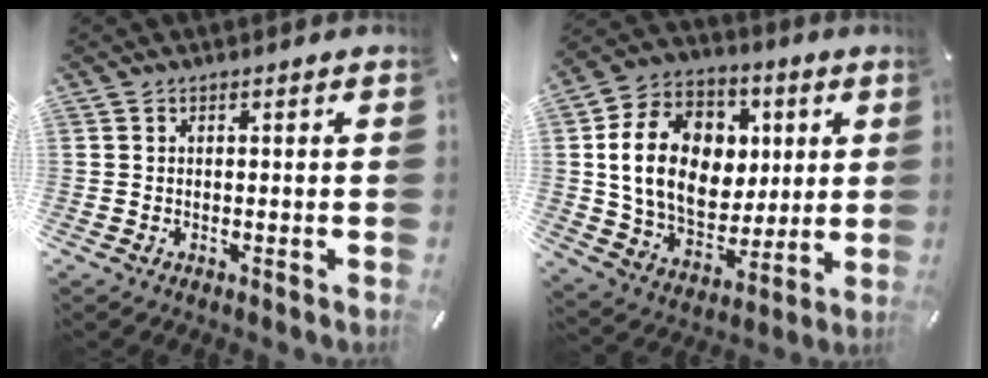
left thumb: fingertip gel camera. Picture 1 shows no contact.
{"total": 18.6, "force": [3.0, 14.9, 10.6], "torque": [-0.206, 0.002, 0.064]}